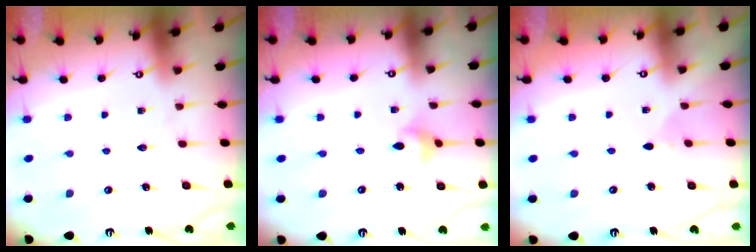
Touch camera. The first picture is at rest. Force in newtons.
{"total": 4.0, "press": 4.0, "slide": 0.6}
{"total": 1.6, "press": 1.6, "slide": 0.4}